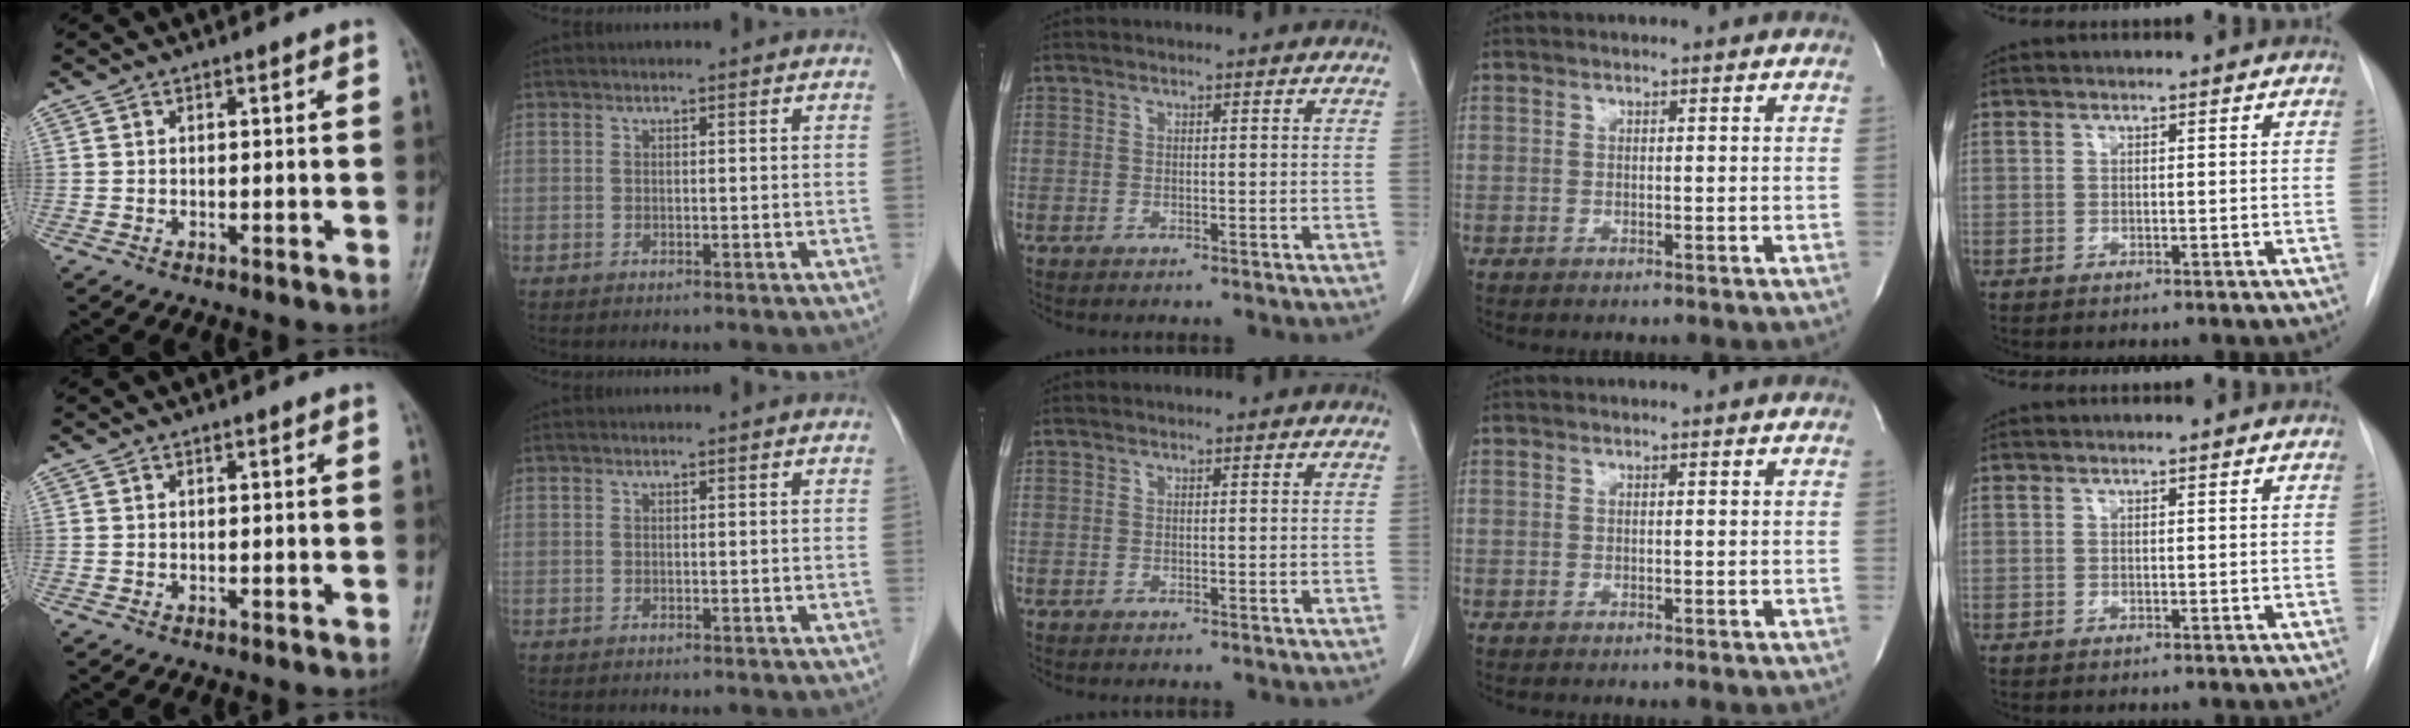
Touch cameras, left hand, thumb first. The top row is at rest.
{}